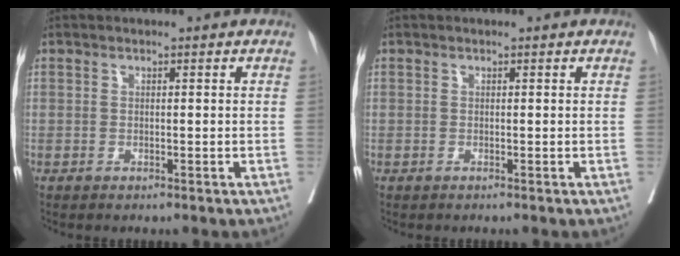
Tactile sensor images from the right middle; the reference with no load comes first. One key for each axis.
{"total": 0.0}